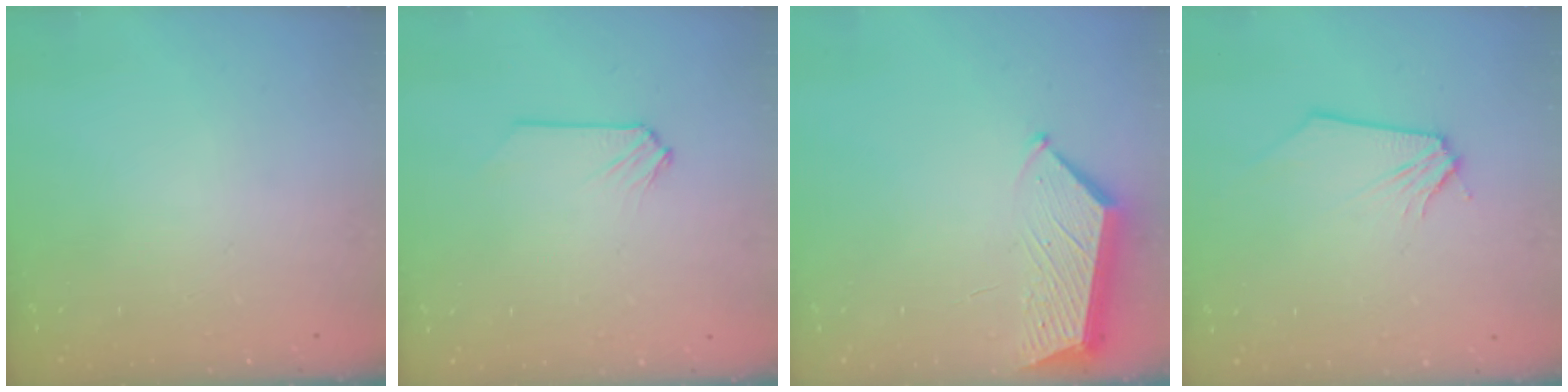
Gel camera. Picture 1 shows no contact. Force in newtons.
{"total": 0.0}
{"total": 4.1, "press": 4.1, "slide": 0.5}
{"total": 0.0}